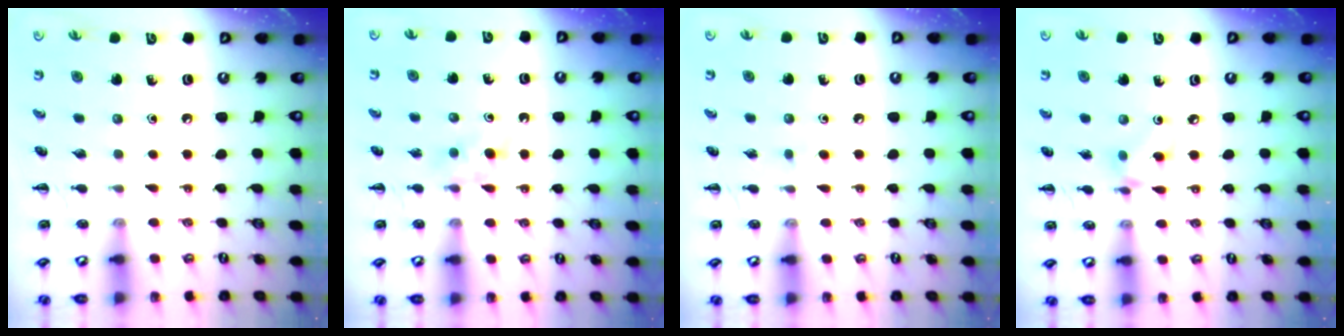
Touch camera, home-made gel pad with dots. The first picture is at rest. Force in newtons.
{"total": 3.8, "press": 3.4, "slide": 1.5}
{"total": 2.4, "press": 2.3, "slide": 0.9}
{"total": 4.7, "press": 4.6, "slide": 0.5}